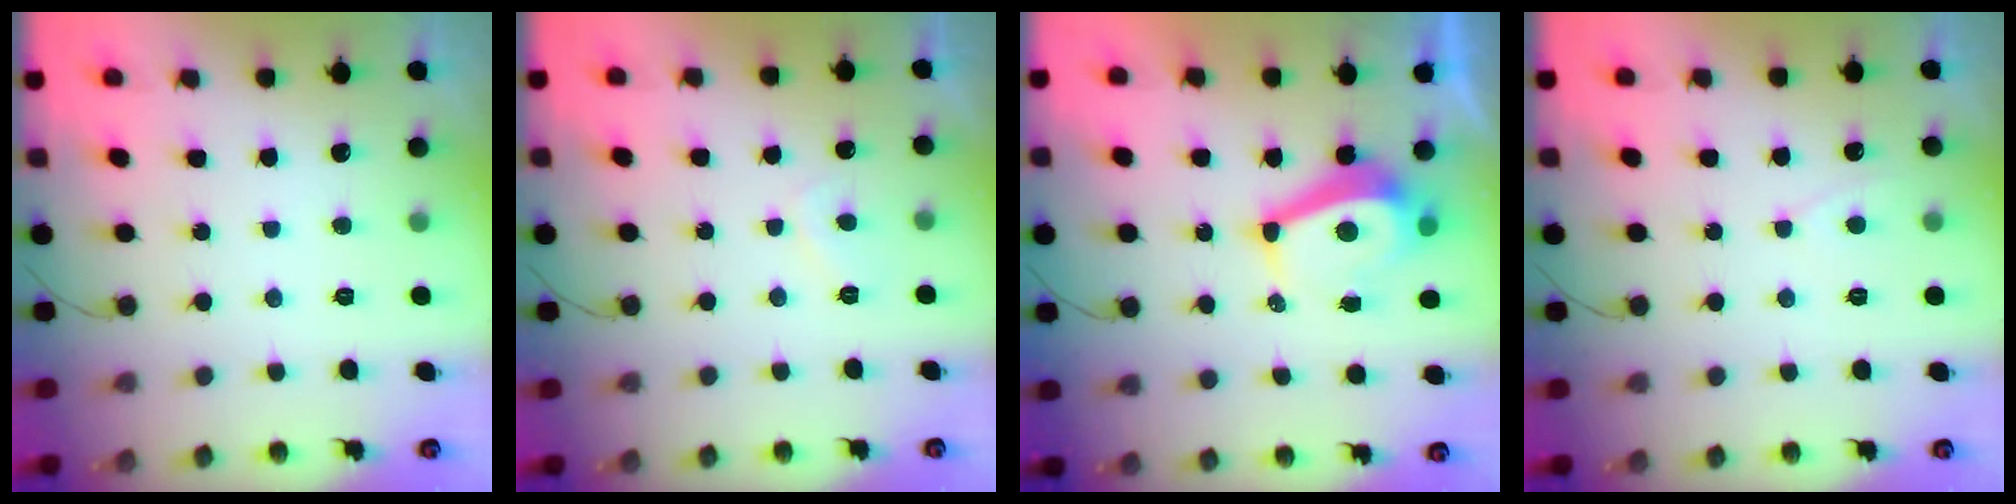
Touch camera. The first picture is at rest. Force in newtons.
{"total": 1.8, "press": 1.7, "slide": 0.7}
{"total": 8.6, "press": 8.5, "slide": 0.9}
{"total": 2.4, "press": 2.4, "slide": 0.3}